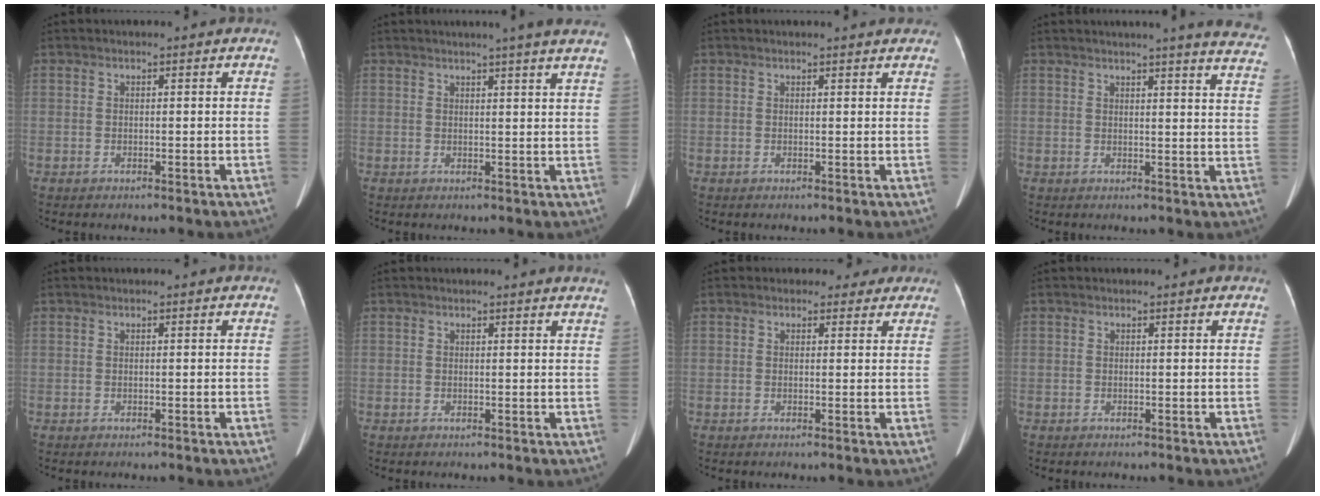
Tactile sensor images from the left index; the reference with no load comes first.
{"total": 7.9, "force": [6.8, -0.9, 3.9], "torque": [-0.046, 0.008, 0.062]}
{"total": 4.3, "force": [4.1, 0.6, 1.3], "torque": [-0.015, 0.008, 0.034]}
{"total": 15.6, "force": [14.2, 0.1, 6.3], "torque": [-0.067, -0.059, 0.144]}
{"total": 0.0}
{"total": 3.0, "force": [2.9, -0.3, 0.7], "torque": [-0.010, -0.009, 0.017]}
{"total": 3.0, "force": [2.2, 2.0, 0.1], "torque": [0.009, 0.002, 0.017]}
{"total": 0.0}